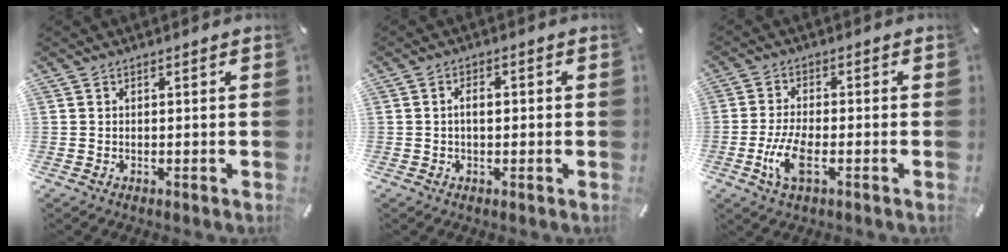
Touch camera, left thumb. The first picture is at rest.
{"total": 3.0, "force": [0.0, 1.6, 2.5], "torque": [-0.042, 0.003, -0.004]}
{"total": 7.6, "force": [-2.5, 3.1, 6.6], "torque": [-0.153, -0.011, -0.045]}